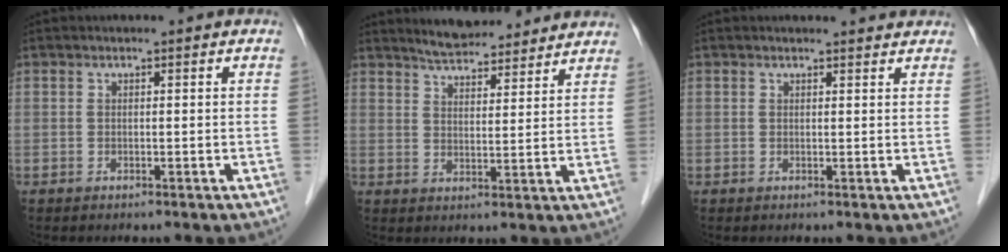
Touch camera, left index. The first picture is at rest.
{"total": 10.4, "force": [9.7, 1.9, 3.5], "torque": [-0.052, 0.016, 0.139]}
{"total": 4.3, "force": [4.2, 0.6, 0.9], "torque": [-0.013, 0.010, 0.041]}